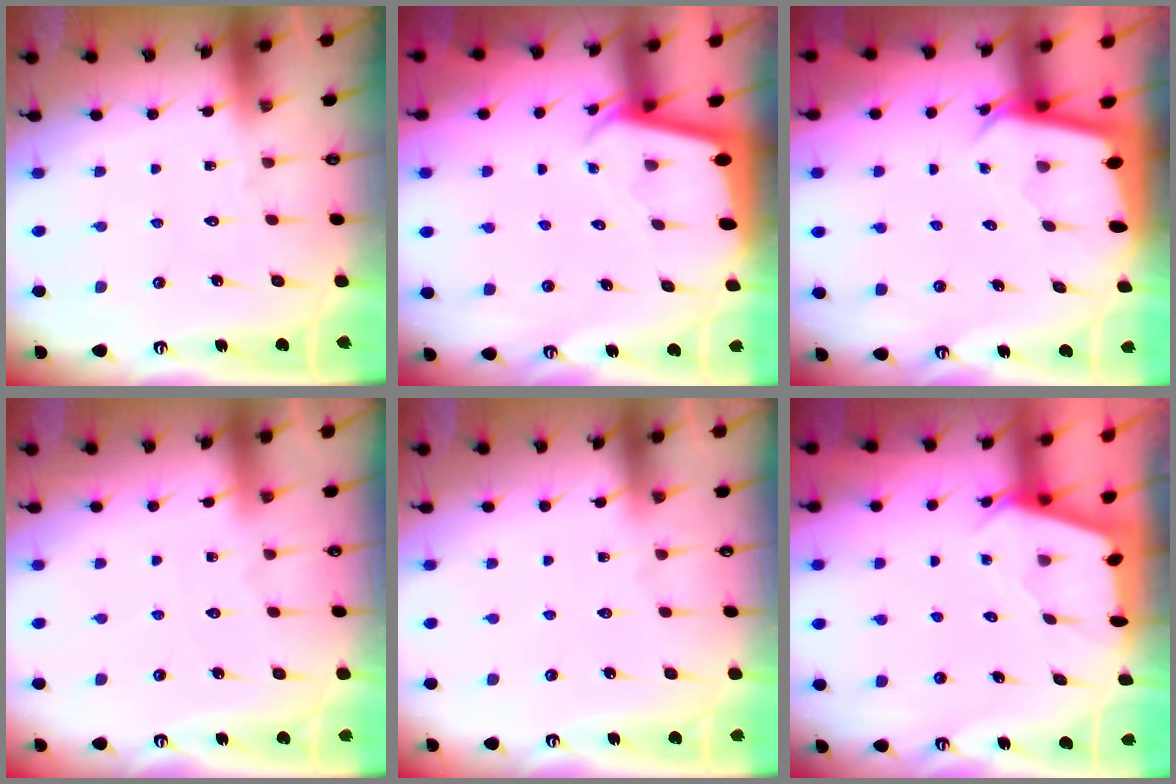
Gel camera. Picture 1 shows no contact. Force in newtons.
{"total": 2.2, "press": 2.2, "slide": 0.1}
{"total": 2.7, "press": 2.7, "slide": 0.0}
{"total": 1.8, "press": 1.8, "slide": 0.3}
{"total": 2.4, "press": 2.3, "slide": 0.4}
{"total": 2.5, "press": 2.5, "slide": 0.2}